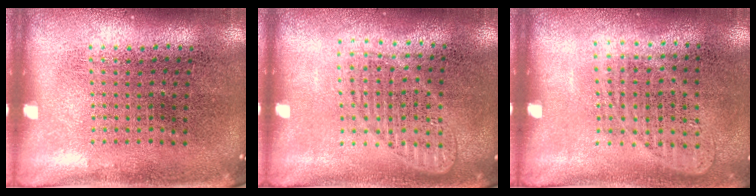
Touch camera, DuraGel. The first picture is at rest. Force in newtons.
{"total": 1.3, "press": 1.3, "slide": 0.4}
{"total": 0.9, "press": 0.8, "slide": 0.4}